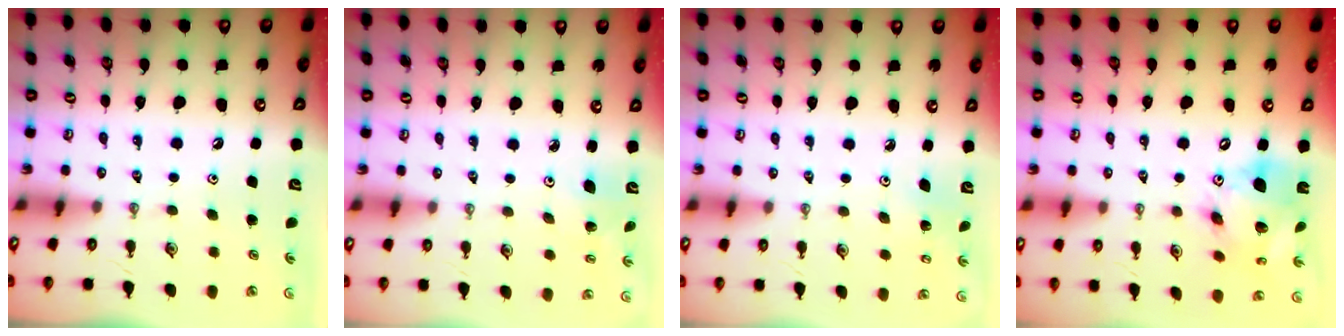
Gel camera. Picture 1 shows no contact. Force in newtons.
{"total": 3.9, "press": 3.6, "slide": 1.5}
{"total": 3.2, "press": 3.1, "slide": 0.2}
{"total": 18.5, "press": 18.2, "slide": 3.3}